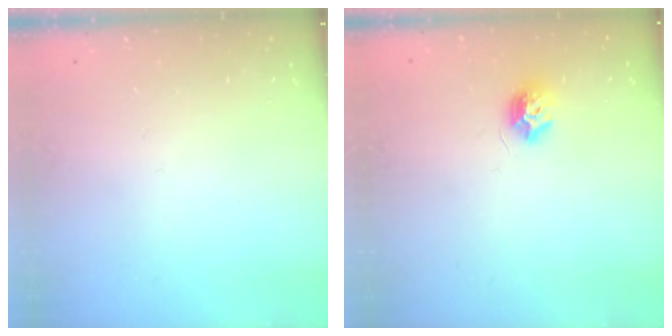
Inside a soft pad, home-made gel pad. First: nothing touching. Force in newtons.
{"total": 8.1, "press": 8.1, "slide": 0.1}